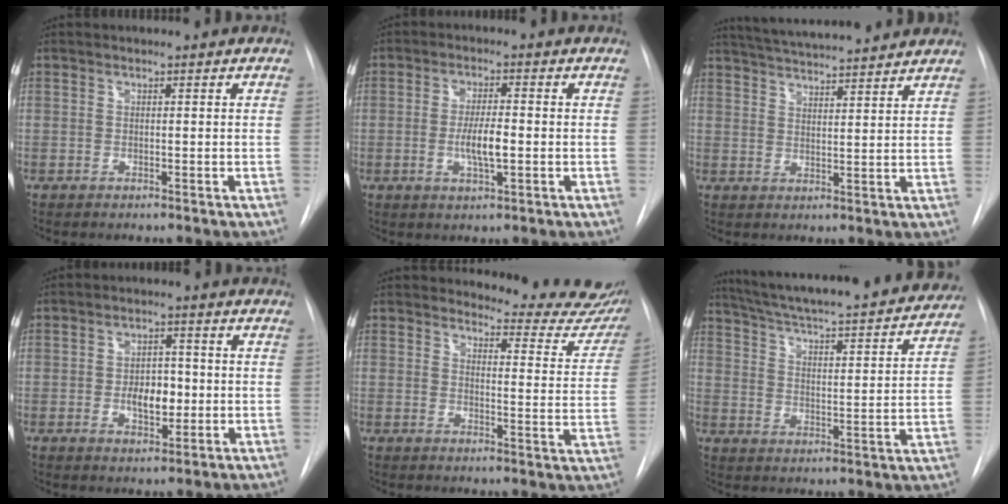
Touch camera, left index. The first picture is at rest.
{"total": 4.9, "force": [-1.3, 0.9, 4.7], "torque": [-0.090, -0.011, -0.021]}
{"total": 14.9, "force": [13.6, 1.1, 6.1], "torque": [-0.105, 0.019, 0.194]}
{"total": 5.1, "force": [-1.1, 2.8, 4.1], "torque": [-0.062, -0.001, -0.013]}
{"total": 13.8, "force": [13.4, 2.2, 2.3], "torque": [-0.004, -0.093, 0.126]}
{"total": 26.3, "force": [23.6, 3.1, 11.2], "torque": [-0.181, -0.041, 0.311]}